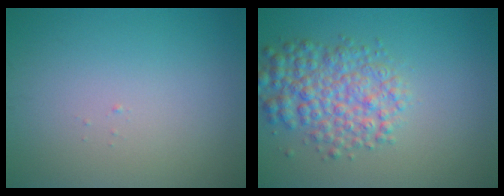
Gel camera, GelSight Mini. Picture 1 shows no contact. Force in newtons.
{"total": 5.2, "press": 5.2, "slide": 0.2}